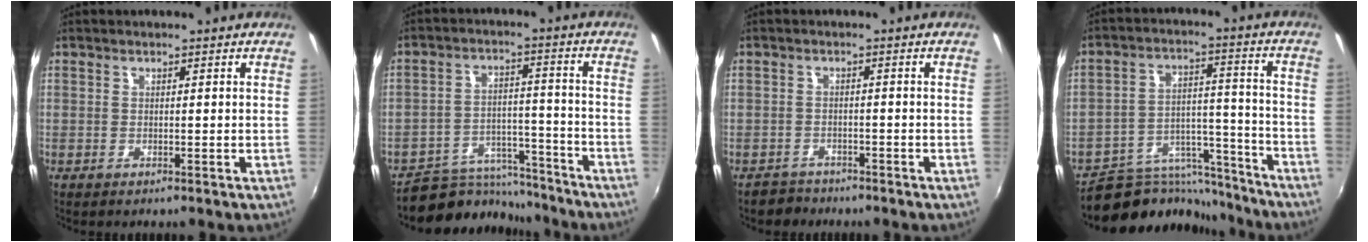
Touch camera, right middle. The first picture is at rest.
{"total": 11.1, "force": [-10.2, 4.3, 1.1], "torque": [-0.027, 0.031, -0.151]}
{"total": 2.9, "force": [-2.4, 1.5, -0.3], "torque": [-0.006, 0.006, -0.043]}
{"total": 14.2, "force": [-12.8, 5.9, 2.2], "torque": [-0.030, 0.051, -0.185]}